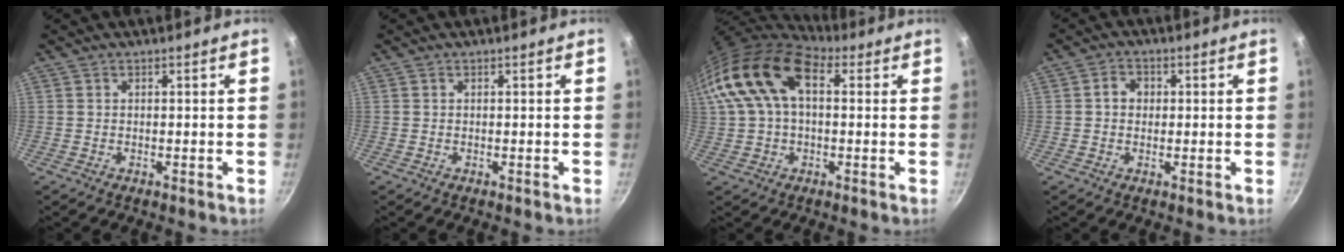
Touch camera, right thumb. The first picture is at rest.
{"total": 0.0}
{"total": 16.3, "force": [4.0, 9.8, 12.4], "torque": [-0.228, 0.029, 0.058]}
{"total": 3.1, "force": [0.3, 2.6, 1.6], "torque": [-0.012, 0.006, 0.001]}